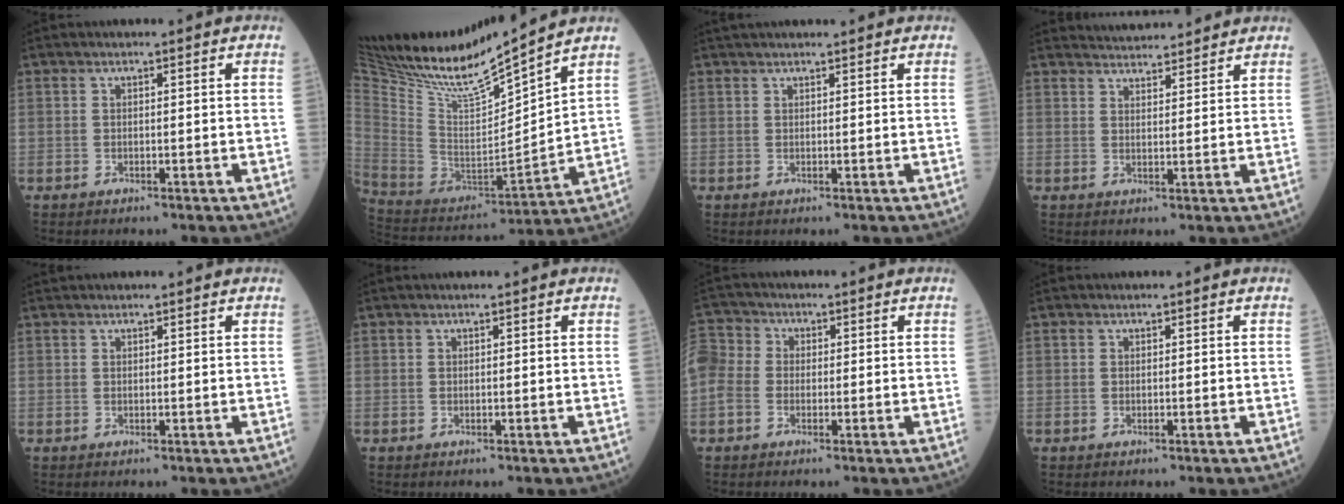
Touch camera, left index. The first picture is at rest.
{"total": 17.3, "force": [15.4, -0.2, 7.8], "torque": [-0.161, -0.022, 0.293]}
{"total": 5.3, "force": [4.8, 0.4, 2.2], "torque": [-0.028, 0.034, 0.068]}
{"total": 7.2, "force": [7.0, 0.9, 1.3], "torque": [-0.021, 0.020, 0.095]}
{"total": 1.7, "force": [1.6, 0.1, 0.5], "torque": [-0.007, 0.028, 0.030]}
{"total": 0.9, "force": [0.8, -0.1, 0.4], "torque": [-0.004, 0.016, 0.017]}
{"total": 12.1, "force": [0.4, 10.6, 5.9], "torque": [-0.186, 0.040, 0.005]}
{"total": 0.0}